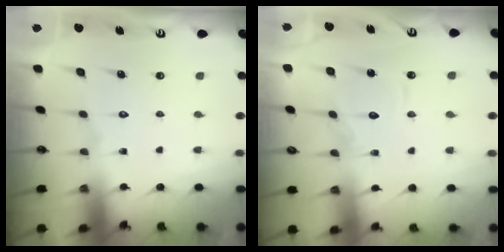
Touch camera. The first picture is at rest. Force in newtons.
{"total": 8.9, "press": 8.9, "slide": 0.5}